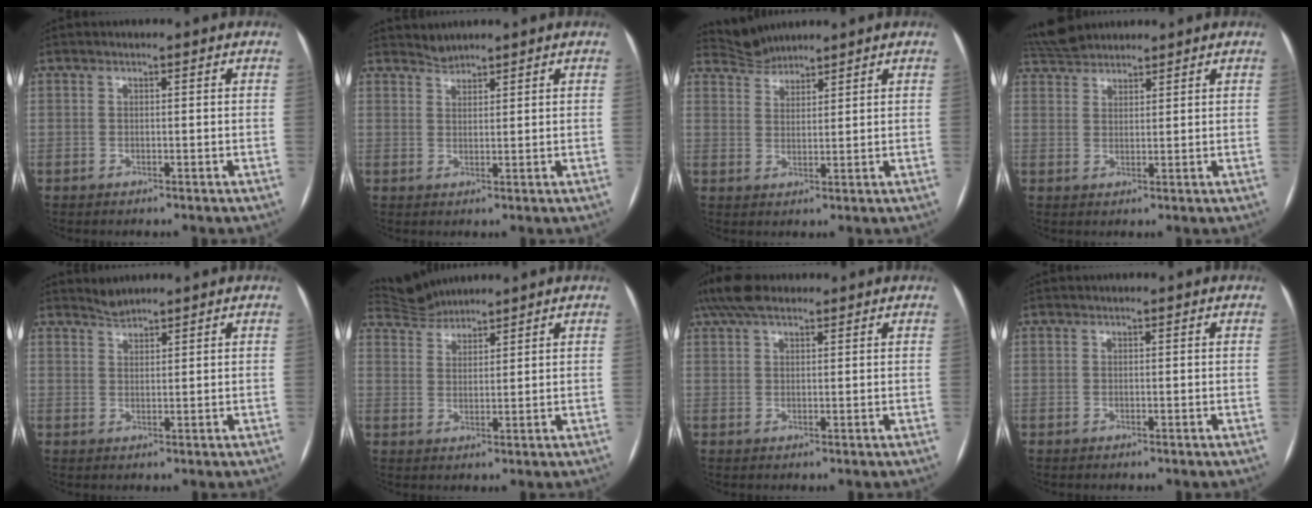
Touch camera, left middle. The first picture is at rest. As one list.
[{"total": 1.7, "force": [1.6, 0.0, -0.4], "torque": [0.003, 0.005, 0.034]}, {"total": 4.2, "force": [4.1, 0.4, -0.7], "torque": [0.006, 0.013, 0.083]}, {"total": 5.3, "force": [5.1, 1.1, 0.7], "torque": [-0.020, 0.030, 0.098]}, {"total": 1.8, "force": [1.7, -0.1, -0.2], "torque": [-0.001, 0.004, 0.038]}, {"total": 4.5, "force": [4.5, 0.2, -0.5], "torque": [-0.001, 0.018, 0.091]}, {"total": 6.3, "force": [4.8, 2.2, 3.4], "torque": [-0.072, 0.036, 0.092]}, {"total": 0.0}]